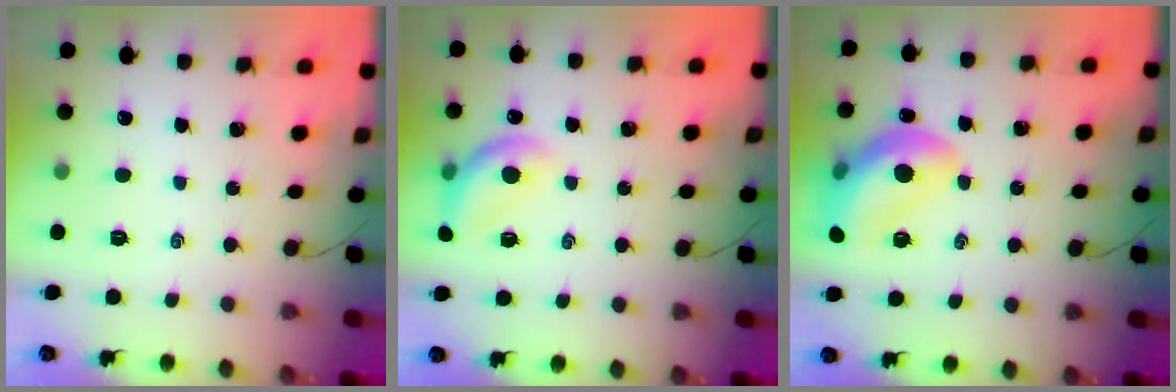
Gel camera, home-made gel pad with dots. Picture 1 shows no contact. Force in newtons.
{"total": 13.2, "press": 13.0, "slide": 2.6}
{"total": 16.3, "press": 16.1, "slide": 2.3}